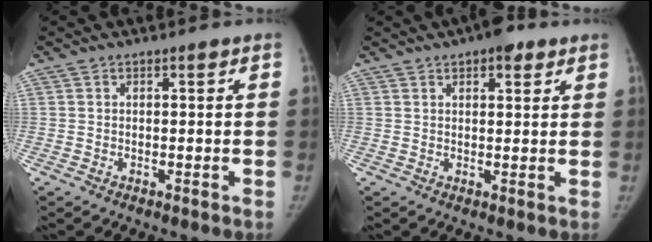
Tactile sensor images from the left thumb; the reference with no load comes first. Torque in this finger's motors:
{"motor_torque": [0.38, -0.34, 0.50, -0.41, 0.14]}